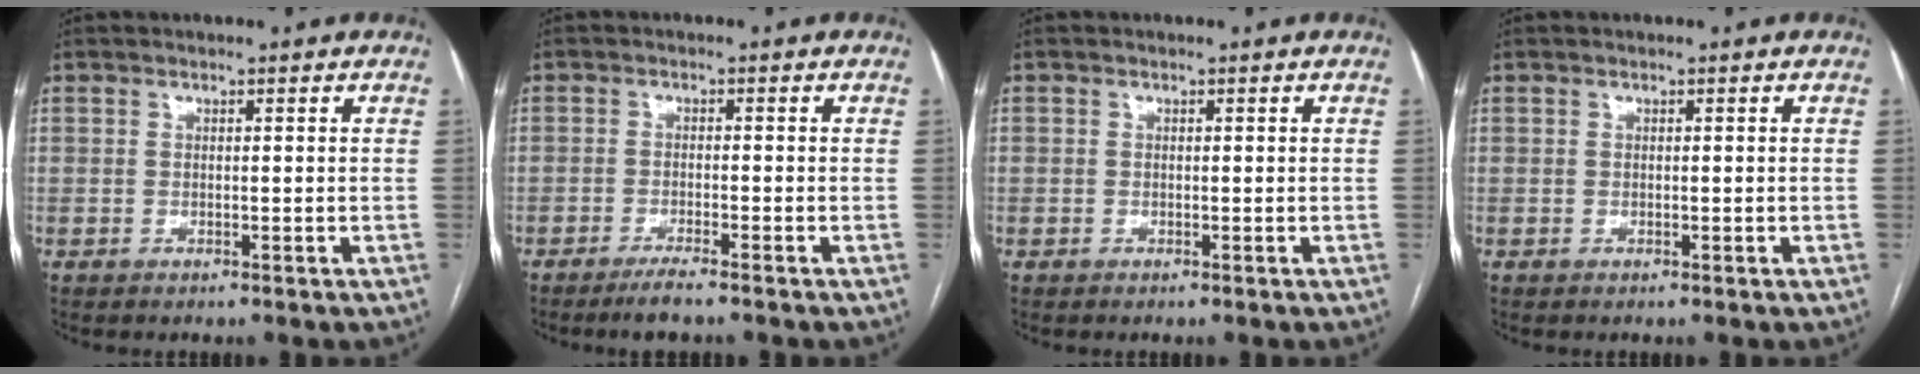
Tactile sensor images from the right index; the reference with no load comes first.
{"total": 3.2, "force": [-2.6, -0.2, 1.9], "torque": [-0.039, -0.006, -0.050]}
{"total": 0.6, "force": [-0.2, 0.6, 0.0], "torque": [0.004, 0.006, -0.007]}
{"total": 0.0}